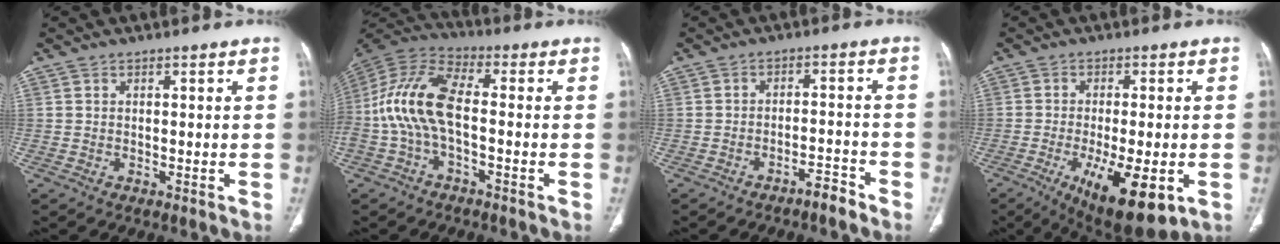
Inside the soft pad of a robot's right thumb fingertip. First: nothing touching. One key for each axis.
{"total": 13.8, "fx": -1.9, "fy": 6.1, "fz": 12.2, "tx": -0.272, "ty": 0.038, "tz": -0.044}
{"total": 3.7, "fx": -3.1, "fy": 0.8, "fz": 1.8, "tx": -0.029, "ty": 0.030, "tz": -0.050}
{"total": 13.9, "fx": -4.9, "fy": 4.6, "fz": 12.1, "tx": -0.194, "ty": -0.016, "tz": -0.064}